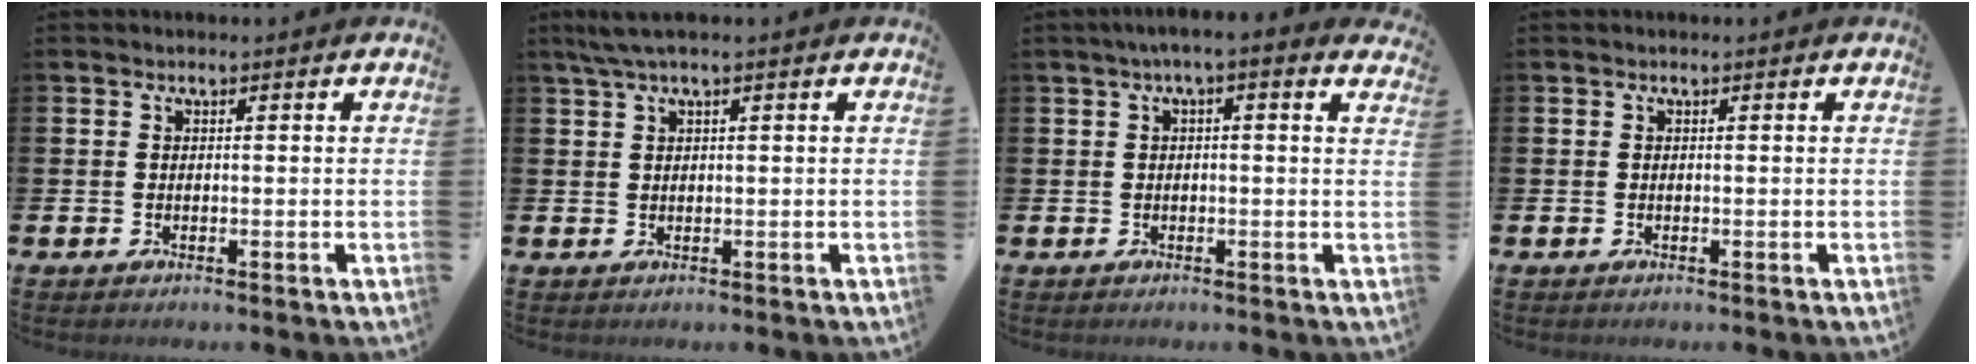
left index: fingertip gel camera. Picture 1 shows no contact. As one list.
[{"total": 2.3, "force": [1.5, 0.0, 1.8], "torque": [-0.038, 0.003, 0.027]}, {"total": 1.7, "force": [0.9, 0.2, 1.5], "torque": [-0.020, -0.001, 0.013]}, {"total": 0.0}]